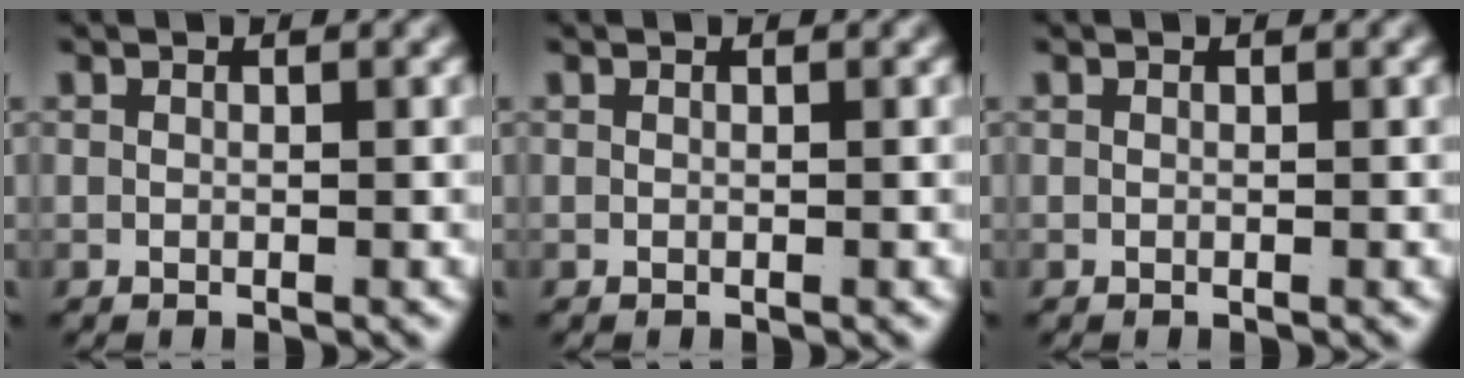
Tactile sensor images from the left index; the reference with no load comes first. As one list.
[{"total": 0.0}, {"total": 0.0}]